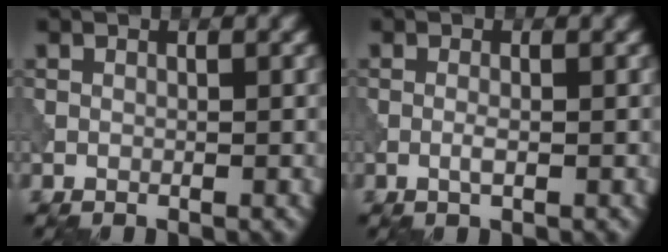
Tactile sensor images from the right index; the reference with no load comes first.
{"total": 0.9, "force": [-0.3, 0.1, 0.8], "torque": [-0.019, -0.001, -0.007]}